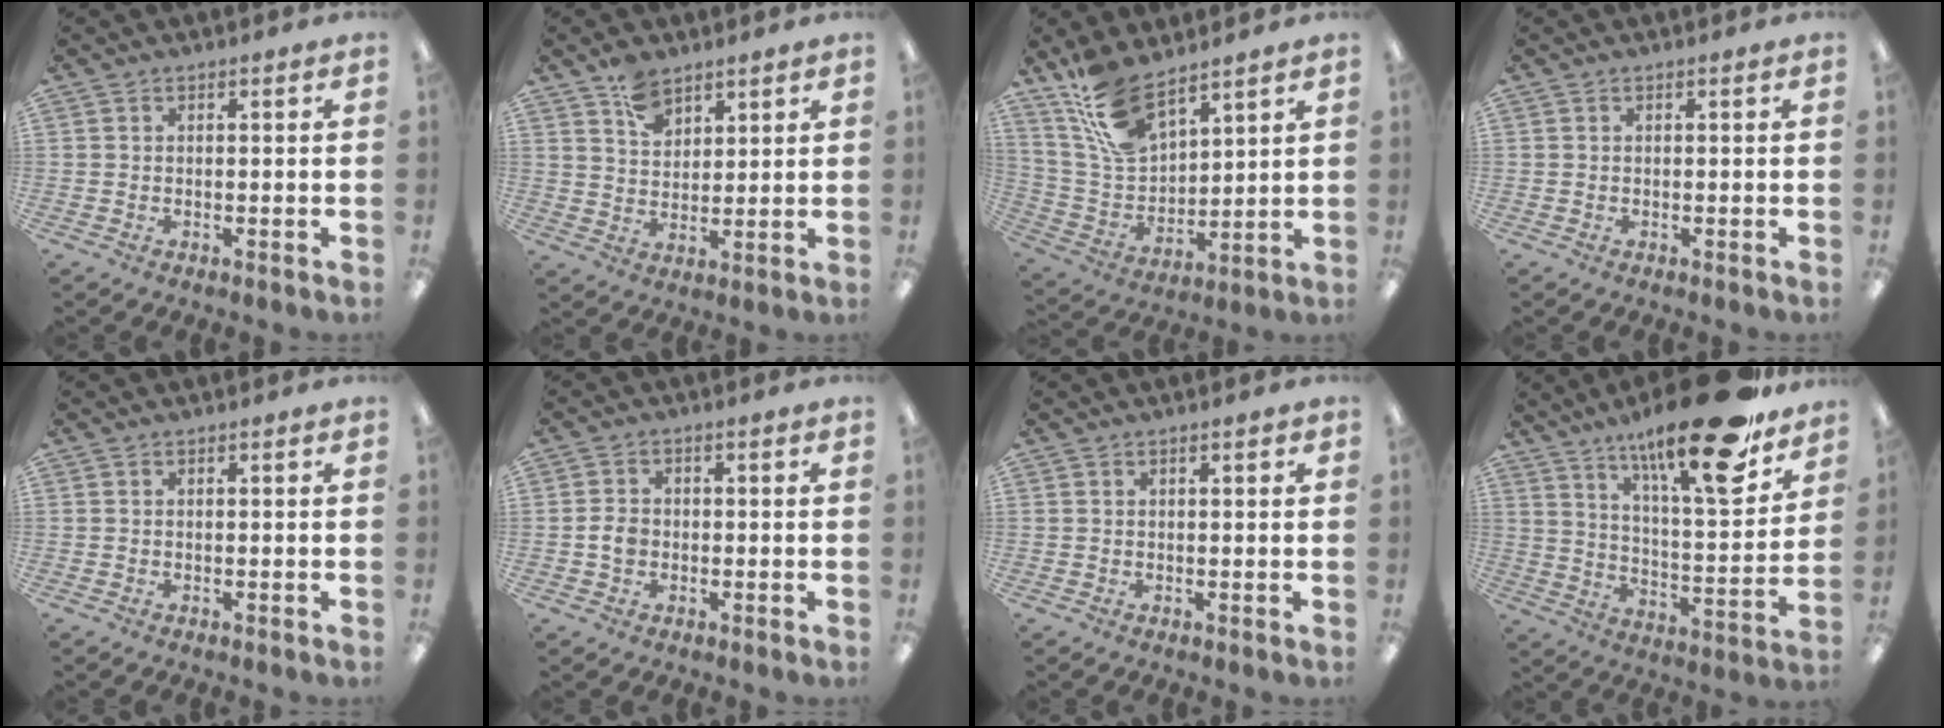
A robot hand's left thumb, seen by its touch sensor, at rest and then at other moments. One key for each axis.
{"total": 6.9, "fx": 4.9, "fy": 4.1, "fz": 2.6, "tx": -0.043, "ty": -0.018, "tz": 0.091}
{"total": 14.3, "fx": 10.7, "fy": 6.2, "fz": 7.2, "tx": -0.157, "ty": -0.047, "tz": 0.203}
{"total": 0.0}
{"total": 0.0}
{"total": 3.3, "fx": -0.5, "fy": 2.6, "fz": 2.1, "tx": -0.037, "ty": 0.008, "tz": -0.010}
{"total": 1.4, "fx": 0.6, "fy": 0.3, "fz": 1.2, "tx": -0.016, "ty": -0.001, "tz": 0.008}
{"total": 23.0, "fx": 16.2, "fy": 5.0, "fz": 15.4, "tx": -0.237, "ty": -0.107, "tz": 0.255}